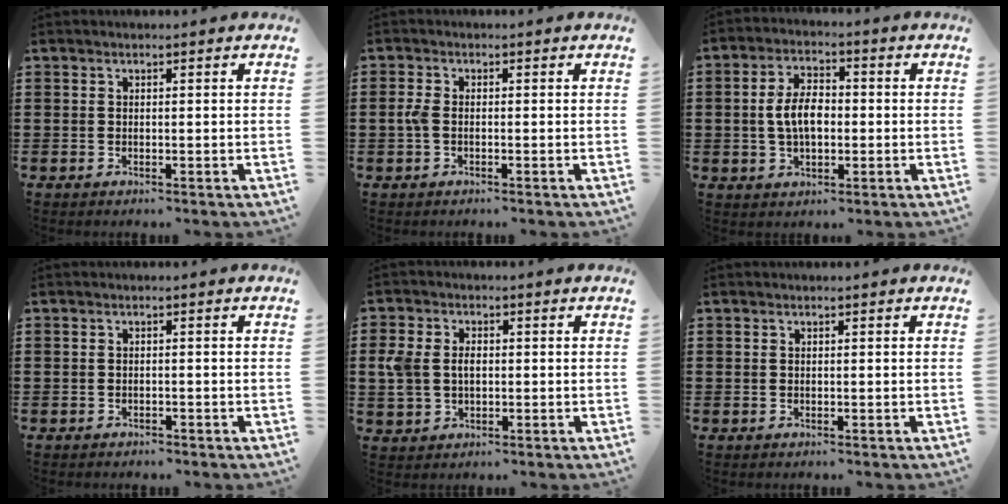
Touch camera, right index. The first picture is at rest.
{"total": 2.2, "force": [-0.4, 1.2, 1.8], "torque": [-0.051, -0.003, -0.013]}
{"total": 6.4, "force": [-0.3, 3.6, 5.3], "torque": [-0.115, 0.001, -0.015]}
{"total": 0.8, "force": [-0.7, 0.2, 0.1], "torque": [-0.005, -0.001, -0.015]}
{"total": 4.0, "force": [0.1, 3.1, 2.6], "torque": [-0.072, 0.007, -0.004]}
{"total": 0.0}